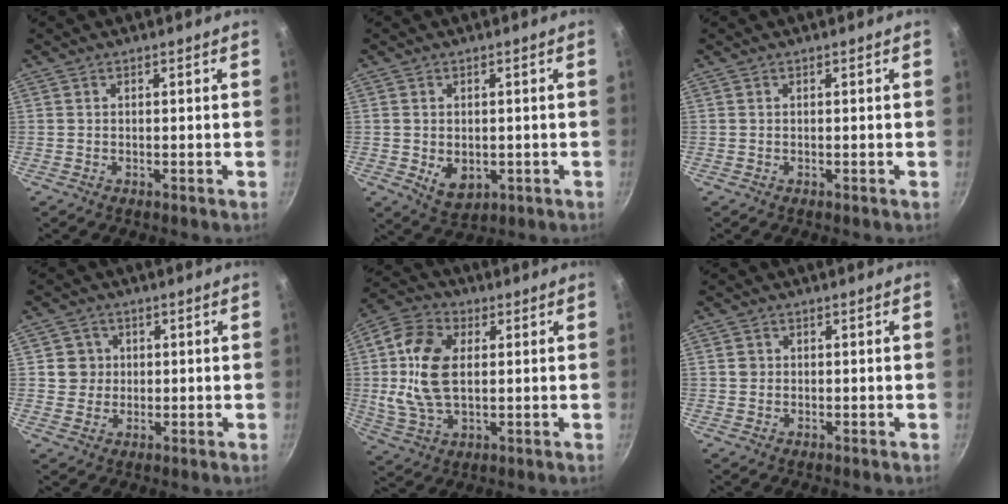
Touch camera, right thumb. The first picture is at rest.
{"total": 5.4, "force": [-0.7, 3.9, 3.6], "torque": [-0.046, -0.010, 0.002]}
{"total": 0.0}
{"total": 4.3, "force": [0.7, 4.2, 0.6], "torque": [0.023, 0.007, 0.008]}
{"total": 14.6, "force": [1.5, 8.9, 11.5], "torque": [-0.216, 0.005, 0.023]}
{"total": 1.5, "force": [0.1, 1.5, 0.3], "torque": [-0.001, 0.006, 0.001]}